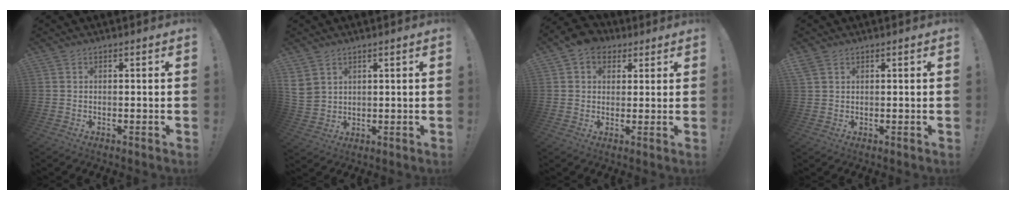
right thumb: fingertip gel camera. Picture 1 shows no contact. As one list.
[{"total": 5.2, "force": [3.0, 3.7, 2.1], "torque": [-0.047, -0.012, 0.062]}, {"total": 6.9, "force": [3.2, 5.4, 2.7], "torque": [-0.046, -0.007, 0.063]}, {"total": 2.1, "force": [1.3, 1.2, 1.1], "torque": [-0.022, -0.001, 0.026]}]